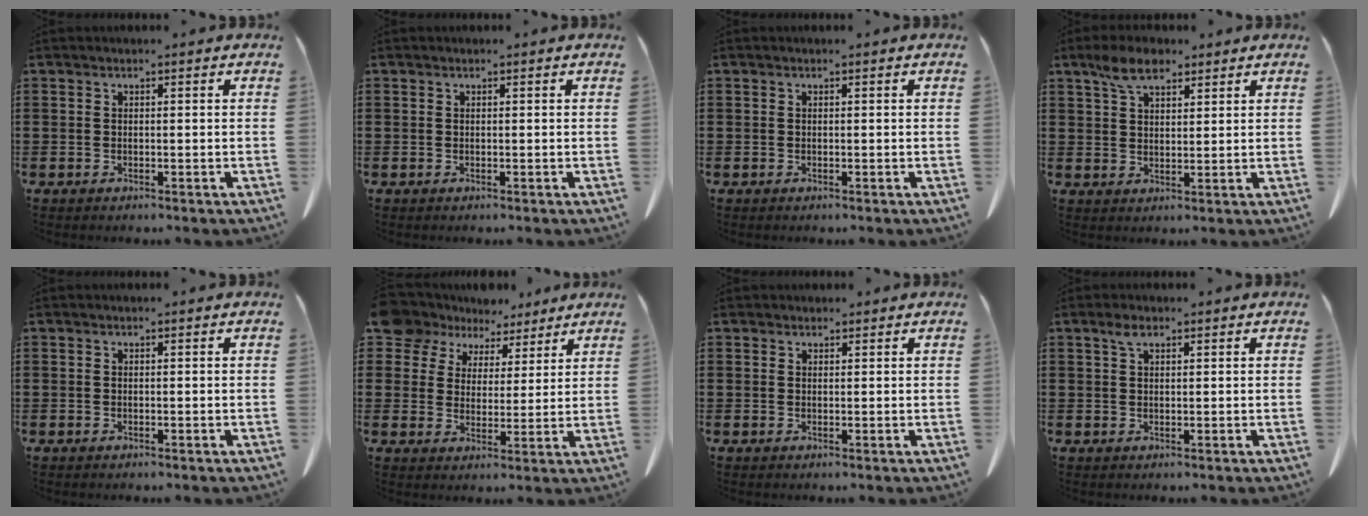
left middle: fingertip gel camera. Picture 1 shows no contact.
{"total": 0.0}
{"total": 0.0}
{"total": 5.7, "force": [4.0, 2.4, 3.4], "torque": [-0.077, 0.005, 0.074]}
{"total": 0.0}
{"total": 7.6, "force": [6.2, 4.2, 1.2], "torque": [-0.055, -0.015, 0.120]}
{"total": 1.1, "force": [1.0, 0.5, 0.1], "torque": [-0.005, 0.002, 0.020]}
{"total": 2.1, "force": [1.2, 0.8, 1.5], "torque": [-0.034, 0.002, 0.021]}